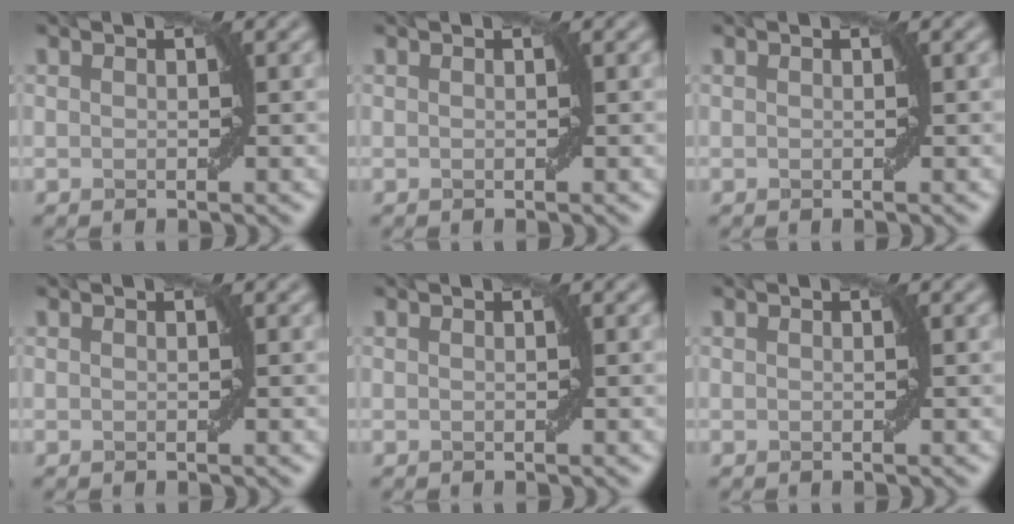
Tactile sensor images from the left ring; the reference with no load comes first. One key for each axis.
{"total": 0.0}
{"total": 0.0}
{"total": 0.0}
{"total": 0.0}
{"total": 0.0}